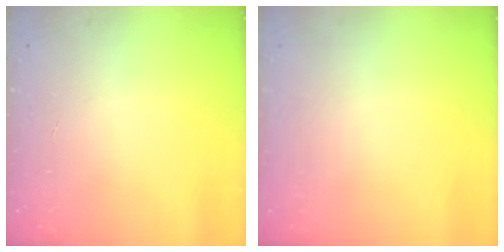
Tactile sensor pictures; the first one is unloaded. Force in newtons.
{"total": 0.0}